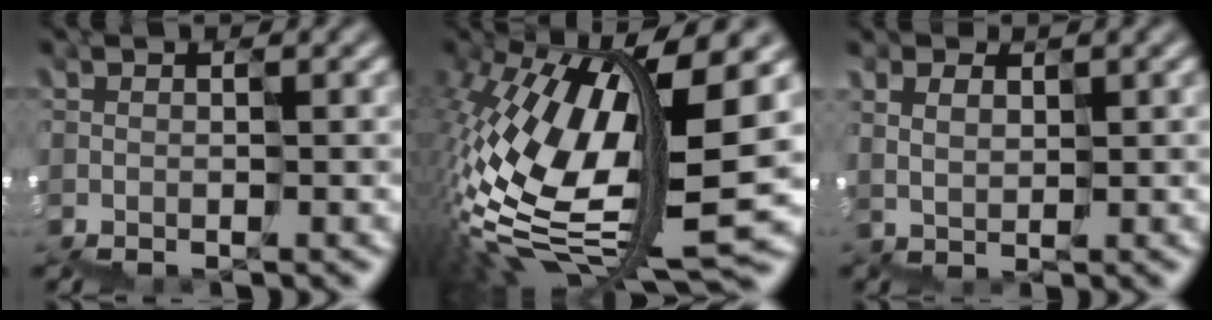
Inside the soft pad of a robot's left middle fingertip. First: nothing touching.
{"total": 12.8, "force": [0.1, 4.8, 11.9], "torque": [-0.263, 0.013, 0.003]}
{"total": 1.5, "force": [1.0, 0.0, -1.0], "torque": [0.005, 0.013, 0.026]}